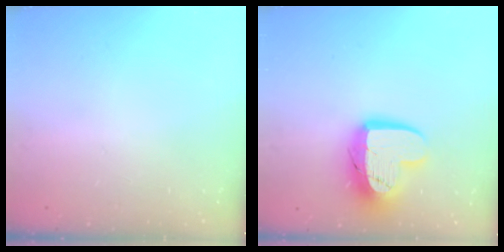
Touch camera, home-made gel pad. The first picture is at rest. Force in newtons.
{"total": 14.3, "press": 14.3, "slide": 1.2}